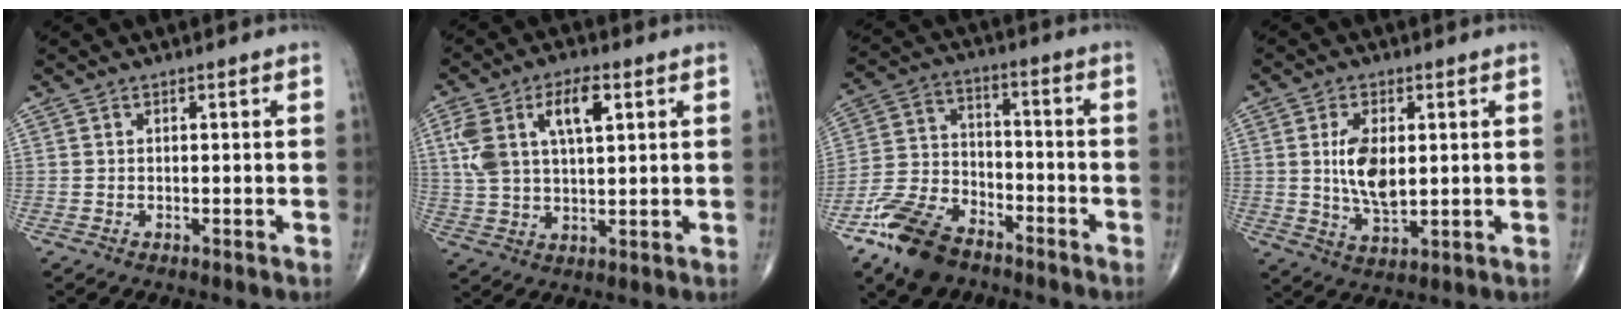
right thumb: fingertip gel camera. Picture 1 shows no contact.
{"total": 11.9, "force": [4.1, 5.6, 9.6], "torque": [-0.188, 0.006, 0.080]}
{"total": 13.6, "force": [-9.2, 7.4, 6.8], "torque": [-0.121, 0.047, -0.180]}
{"total": 10.8, "force": [1.8, 5.4, 9.2], "torque": [-0.165, -0.021, 0.043]}